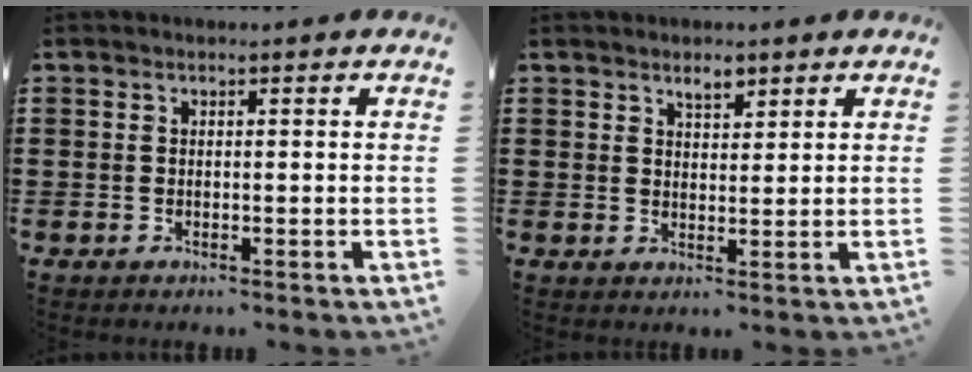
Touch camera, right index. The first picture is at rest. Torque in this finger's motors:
{"motor_torque": [0.02, 0.00, 0.00, 0.02]}